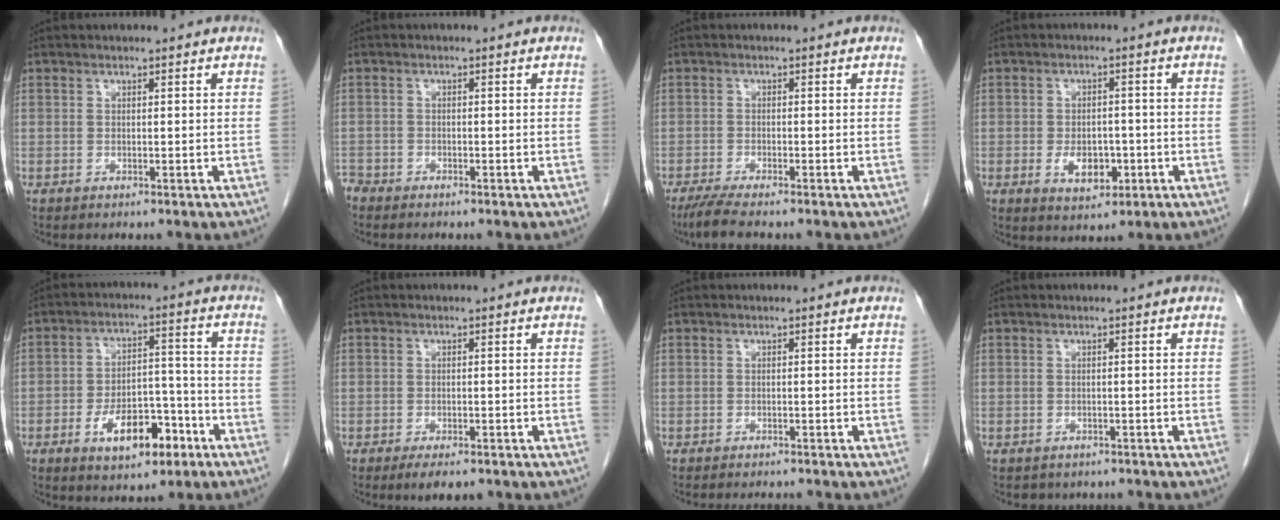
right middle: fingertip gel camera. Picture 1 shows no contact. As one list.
[{"total": 2.3, "force": [-2.2, 0.7, 0.3], "torque": [-0.005, -0.002, -0.040]}, {"total": 4.6, "force": [-3.7, 0.1, 2.7], "torque": [-0.052, -0.012, -0.064]}, {"total": 5.1, "force": [-1.6, 3.0, 3.8], "torque": [-0.059, 0.000, -0.017]}, {"total": 9.6, "force": [-4.9, 4.4, 7.0], "torque": [-0.117, 0.017, -0.073]}, {"total": 3.7, "force": [-2.6, 1.2, 2.3], "torque": [-0.034, -0.005, -0.036]}, {"total": 3.0, "force": [-2.8, 0.3, 0.8], "torque": [-0.009, -0.005, -0.036]}, {"total": 3.7, "force": [-3.2, 1.8, 0.7], "torque": [-0.011, 0.003, -0.036]}]